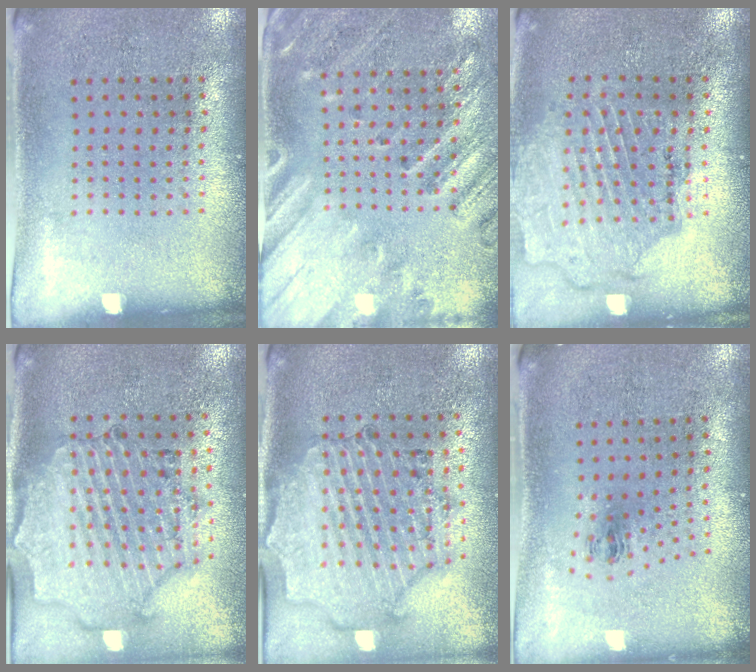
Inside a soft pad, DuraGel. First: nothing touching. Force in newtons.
{"total": 2.4, "press": 2.0, "slide": 1.3}
{"total": 1.6, "press": 1.6, "slide": 0.3}
{"total": 1.7, "press": 1.7, "slide": 0.3}
{"total": 1.7, "press": 1.7, "slide": 0.3}
{"total": 0.9, "press": 0.4, "slide": 0.9}